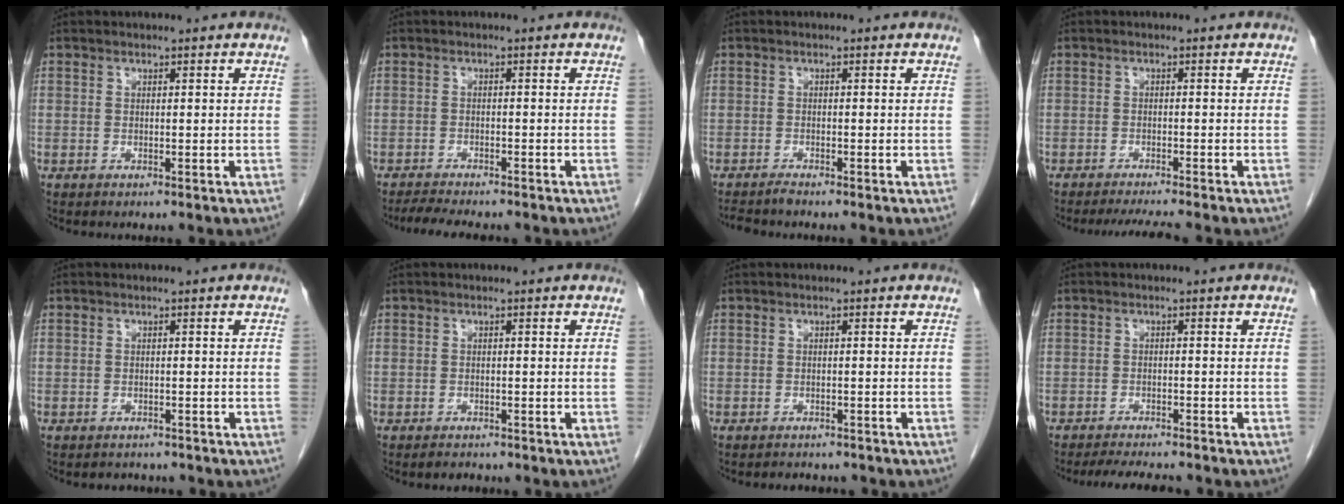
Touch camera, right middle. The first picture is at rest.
{"total": 6.2, "force": [-5.5, 0.9, 2.7], "torque": [-0.043, -0.012, -0.084]}
{"total": 1.7, "force": [-1.6, -0.3, 0.4], "torque": [-0.011, -0.005, -0.030]}
{"total": 4.1, "force": [-3.7, -0.7, 1.7], "torque": [-0.026, -0.014, -0.059]}
{"total": 1.2, "force": [-1.0, 0.6, 0.0], "torque": [-0.011, 0.000, -0.014]}
{"total": 1.2, "force": [-1.1, 0.5, 0.3], "torque": [-0.011, -0.003, -0.013]}
{"total": 3.9, "force": [-3.4, 1.6, 1.0], "torque": [-0.014, 0.000, -0.037]}
{"total": 5.8, "force": [-5.3, 0.6, 2.3], "torque": [-0.036, -0.014, -0.082]}